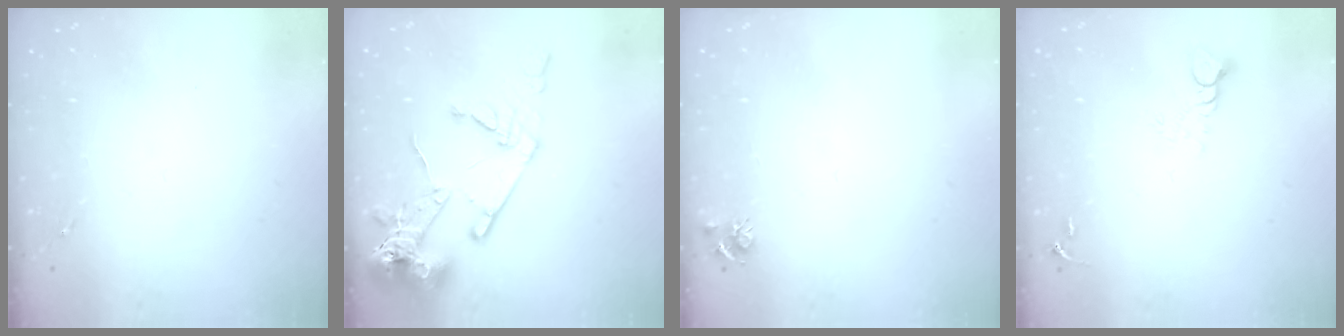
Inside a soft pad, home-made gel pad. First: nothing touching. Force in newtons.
{"total": 16.7, "press": 16.5, "slide": 2.1}
{"total": 4.8, "press": 4.7, "slide": 0.7}
{"total": 5.3, "press": 5.3, "slide": 0.3}